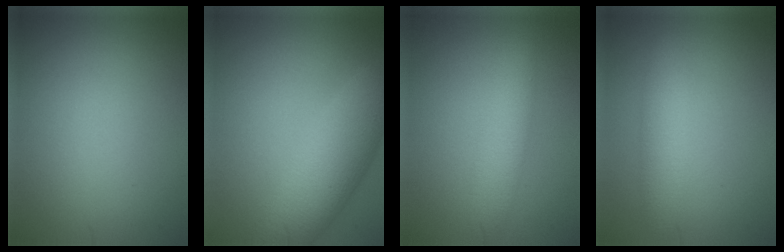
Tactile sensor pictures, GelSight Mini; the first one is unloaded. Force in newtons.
{"total": 7.6, "press": 7.6, "slide": 0.2}
{"total": 3.2, "press": 3.2, "slide": 0.1}
{"total": 3.0, "press": 3.0, "slide": 0.0}